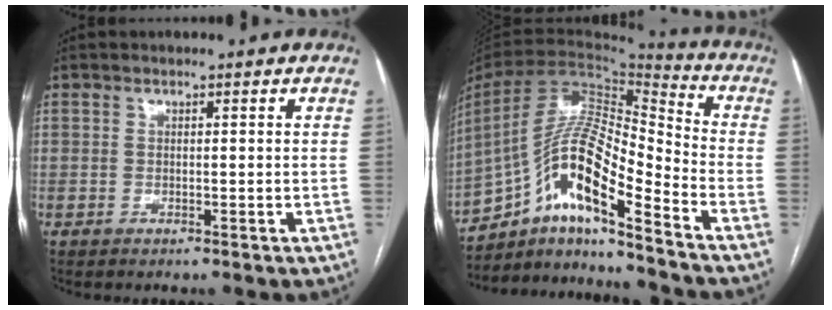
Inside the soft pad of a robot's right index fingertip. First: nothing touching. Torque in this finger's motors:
{"motor_torque": [0.83, -0.76, 0.29, 0.05]}